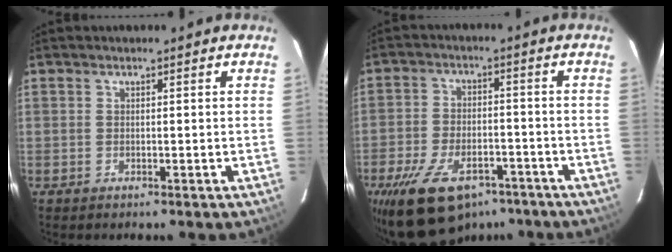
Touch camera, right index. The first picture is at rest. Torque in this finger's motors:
{"motor_torque": [1.44, -0.70, 0.89, 0.21]}